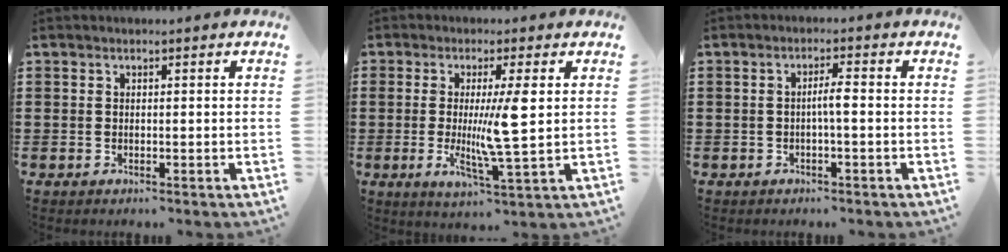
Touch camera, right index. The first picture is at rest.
{"total": 7.7, "force": [0.9, 0.4, 7.7], "torque": [-0.135, -0.009, 0.009]}
{"total": 2.5, "force": [-0.4, 0.2, 2.4], "torque": [-0.046, 0.001, -0.010]}